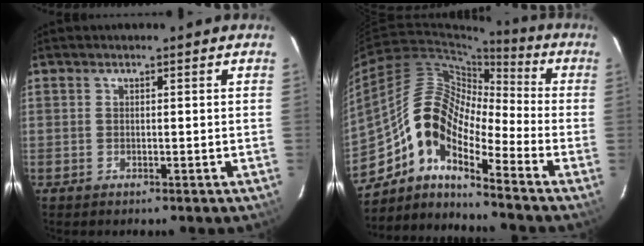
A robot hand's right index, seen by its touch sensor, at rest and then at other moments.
{"total": 12.7, "force": [-7.3, 4.5, 9.4], "torque": [-0.154, 0.016, -0.159]}